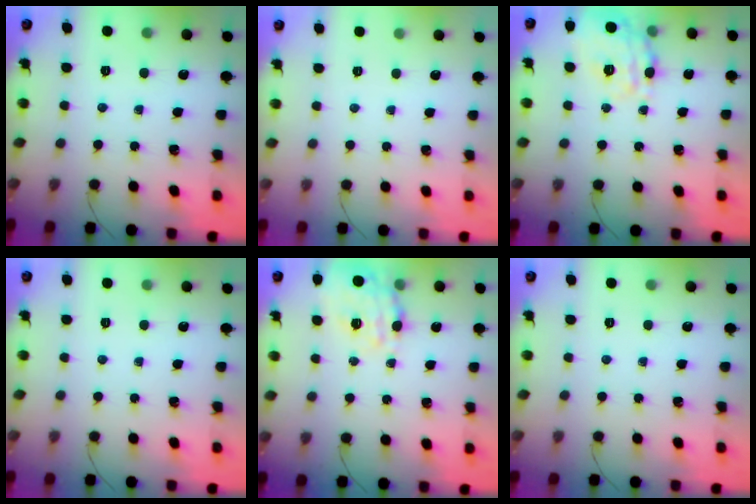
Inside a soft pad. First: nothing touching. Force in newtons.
{"total": 2.5, "press": 2.4, "slide": 0.5}
{"total": 16.7, "press": 16.7, "slide": 1.4}
{"total": 0.0}
{"total": 14.4, "press": 14.1, "slide": 2.9}
{"total": 0.0}